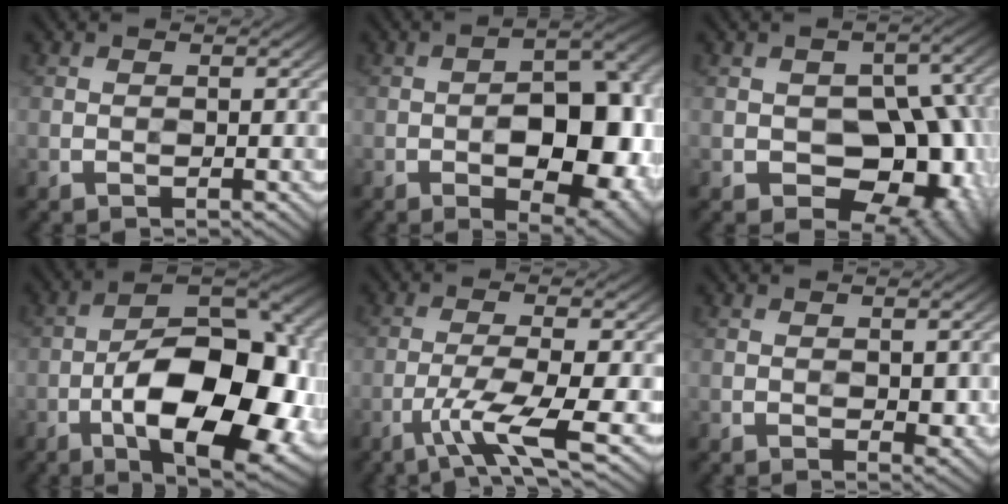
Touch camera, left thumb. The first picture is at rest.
{"total": 13.9, "force": [-3.1, 7.0, 11.6], "torque": [-0.133, -0.002, -0.040]}
{"total": 12.9, "force": [-3.4, 8.9, 8.8], "torque": [-0.084, 0.001, -0.047]}
{"total": 17.5, "force": [-5.9, 7.9, 14.4], "torque": [-0.210, 0.003, -0.103]}
{"total": 7.1, "force": [-3.4, 1.0, 6.1], "torque": [-0.112, 0.001, -0.066]}
{"total": 2.0, "force": [-0.1, 1.0, 1.7], "torque": [-0.021, -0.004, 0.003]}